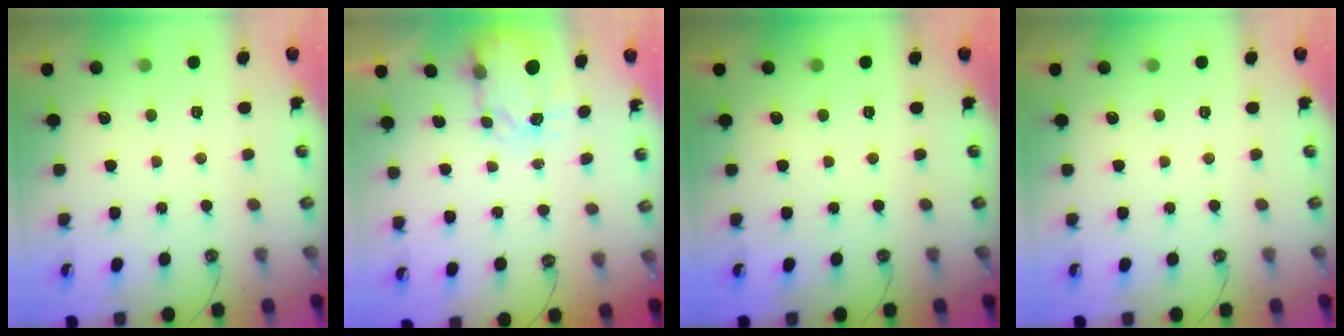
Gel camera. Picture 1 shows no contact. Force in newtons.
{"total": 3.6, "press": 3.6, "slide": 0.4}
{"total": 0.0}
{"total": 0.0}